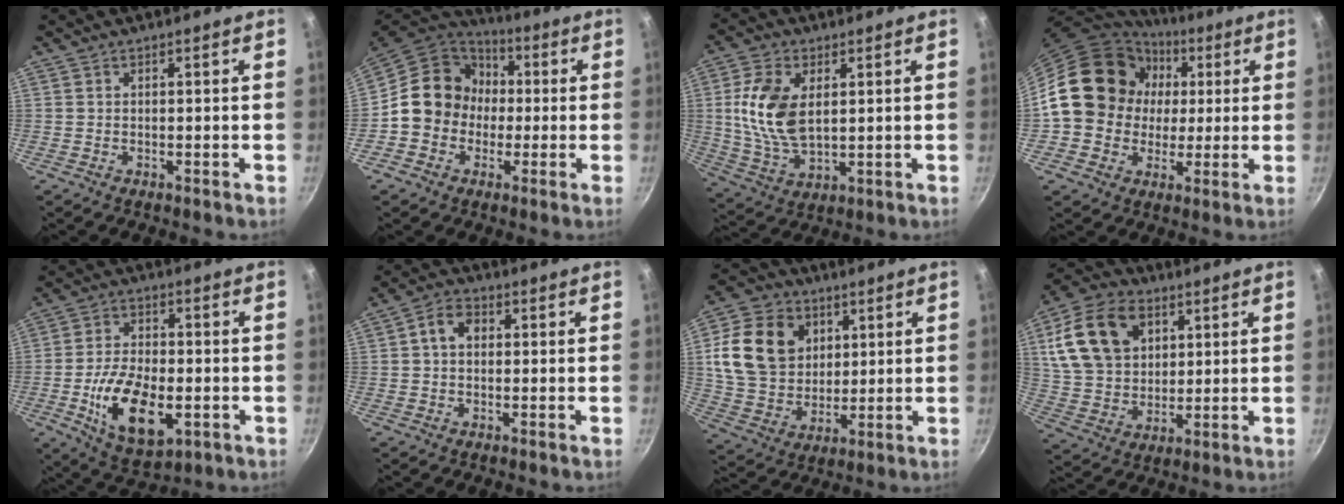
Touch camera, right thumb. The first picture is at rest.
{"total": 14.0, "force": [-0.4, 12.6, 6.1], "torque": [-0.060, 0.040, -0.024]}
{"total": 13.1, "force": [2.5, 7.5, 10.4], "torque": [-0.198, -0.014, 0.054]}
{"total": 18.1, "force": [2.4, 15.9, 8.2], "torque": [-0.117, 0.021, 0.036]}
{"total": 14.9, "force": [-3.6, 8.0, 12.0], "torque": [-0.204, 0.008, -0.056]}
{"total": 5.0, "force": [0.8, 3.7, 3.3], "torque": [-0.044, 0.011, 0.003]}
{"total": 17.7, "force": [4.8, 13.8, 10.0], "torque": [-0.167, -0.010, 0.090]}
{"total": 17.7, "force": [6.1, 12.7, 10.7], "torque": [-0.182, -0.001, 0.112]}